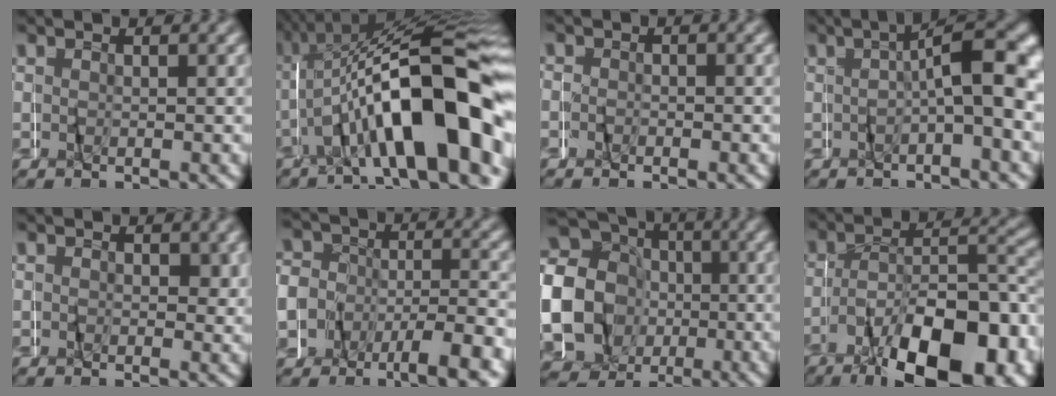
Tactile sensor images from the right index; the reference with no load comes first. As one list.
[{"total": 16.6, "force": [-1.5, 7.1, 15.0], "torque": [-0.232, 0.002, -0.024]}, {"total": 0.9, "force": [-0.6, 0.7, -0.3], "torque": [0.007, 0.000, -0.015]}, {"total": 7.4, "force": [0.0, 2.4, 7.0], "torque": [-0.074, 0.017, -0.006]}, {"total": 1.0, "force": [0.1, 0.7, 0.7], "torque": [-0.009, -0.006, 0.004]}, {"total": 8.3, "force": [-1.8, 7.3, 3.3], "torque": [-0.070, 0.007, -0.049]}, {"total": 20.1, "force": [-2.2, 18.7, 6.9], "torque": [-0.181, -0.045, -0.050]}, {"total": 13.2, "force": [-6.6, 6.3, 9.6], "torque": [-0.150, -0.016, -0.093]}]